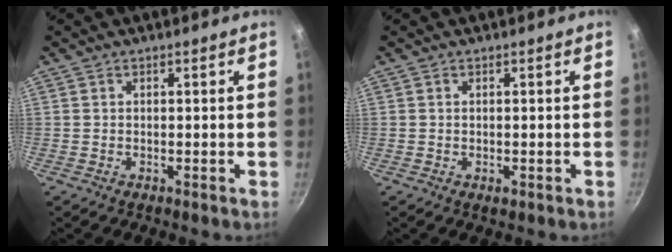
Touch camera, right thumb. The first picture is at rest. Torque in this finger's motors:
{"motor_torque": [-0.25, 0.08, -0.37, 0.07, 0.01]}